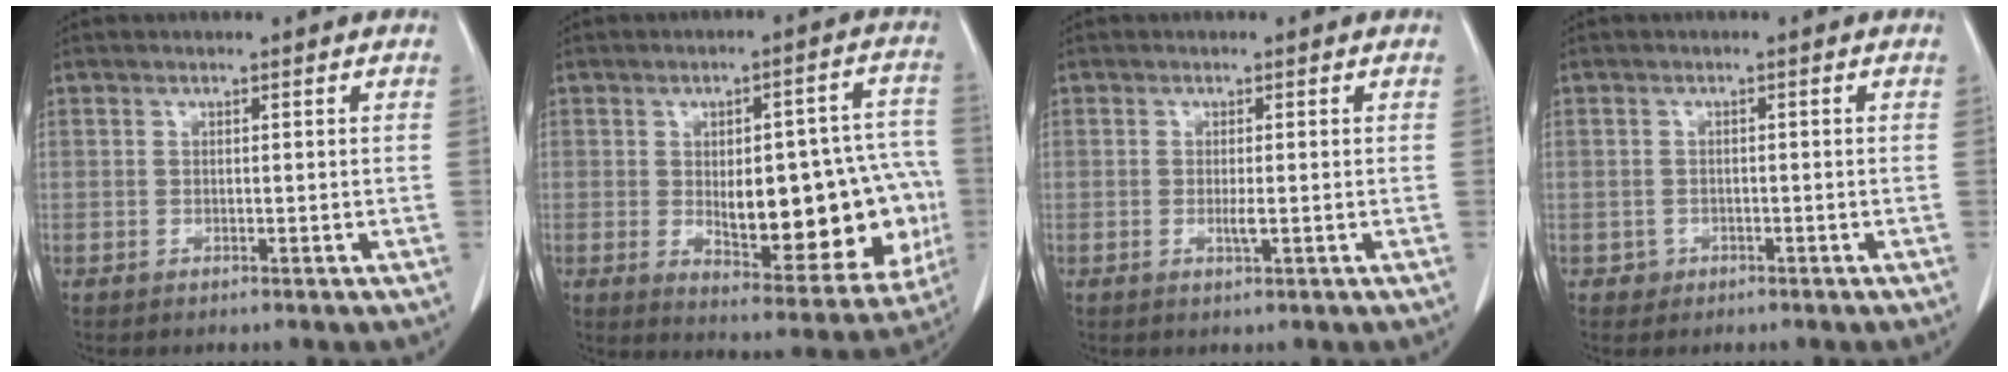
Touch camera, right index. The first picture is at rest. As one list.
[{"total": 20.6, "force": [-2.6, 7.8, 18.9], "torque": [-0.189, 0.028, -0.002]}, {"total": 1.4, "force": [-0.2, 0.2, 1.4], "torque": [-0.028, -0.005, -0.002]}, {"total": 1.5, "force": [-0.7, 1.3, -0.1], "torque": [0.003, 0.008, -0.010]}]